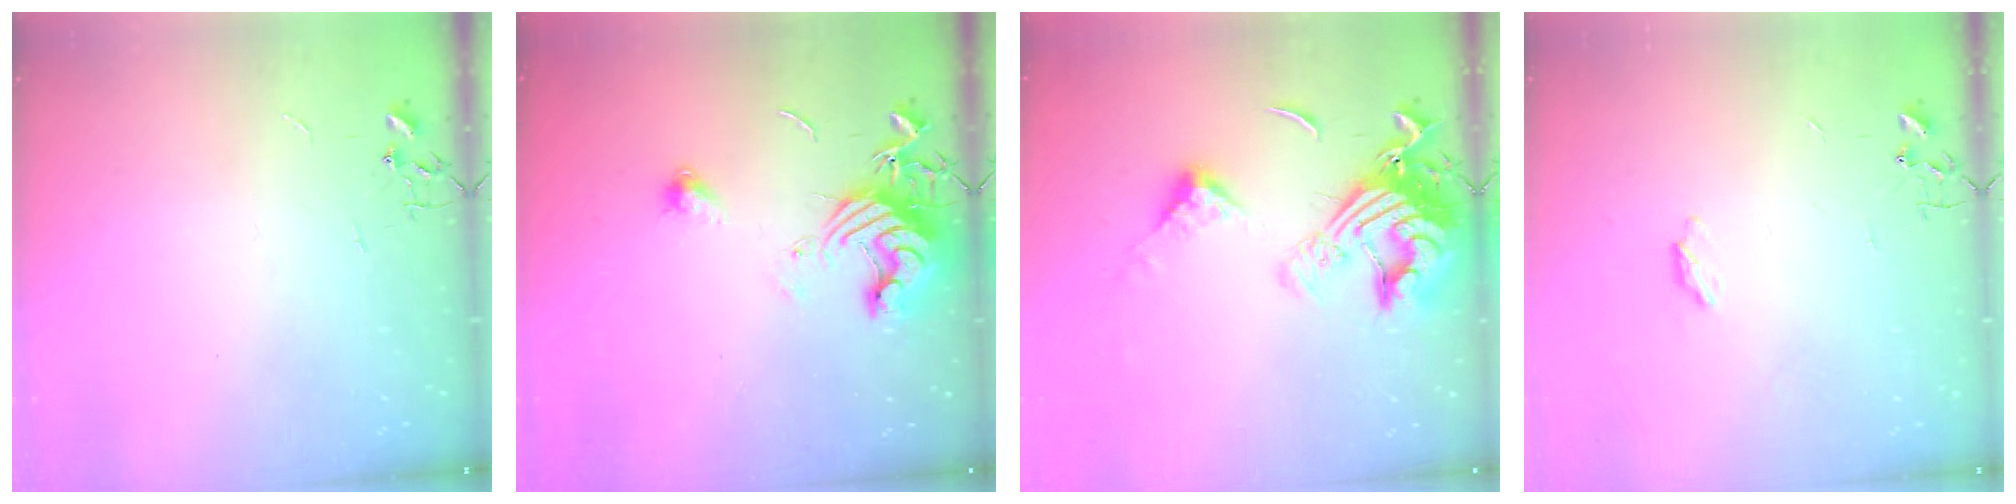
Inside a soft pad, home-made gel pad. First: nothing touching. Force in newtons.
{"total": 13.3, "press": 13.2, "slide": 1.7}
{"total": 17.3, "press": 17.1, "slide": 2.1}
{"total": 2.8, "press": 2.8, "slide": 0.5}